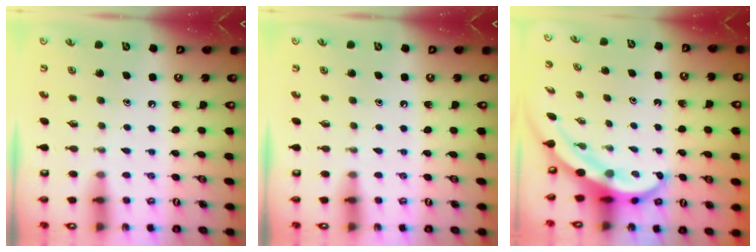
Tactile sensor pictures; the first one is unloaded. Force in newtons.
{"total": 0.0}
{"total": 4.2, "press": 4.2, "slide": 0.6}